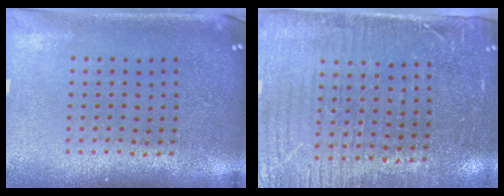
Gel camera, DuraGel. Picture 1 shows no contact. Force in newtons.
{"total": 3.5, "press": 3.1, "slide": 1.5}